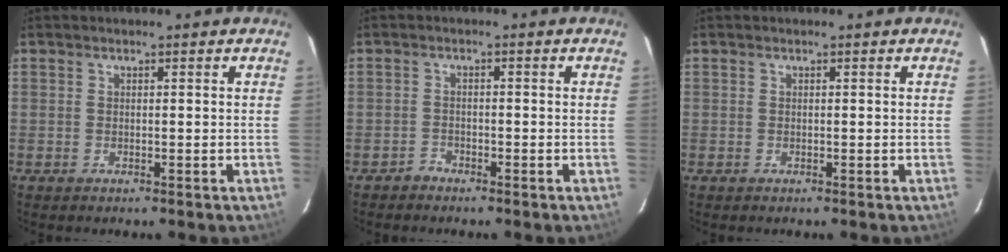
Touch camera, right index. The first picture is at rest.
{"total": 1.4, "force": [-1.3, 0.4, -0.5], "torque": [0.009, 0.005, -0.025]}
{"total": 0.0}